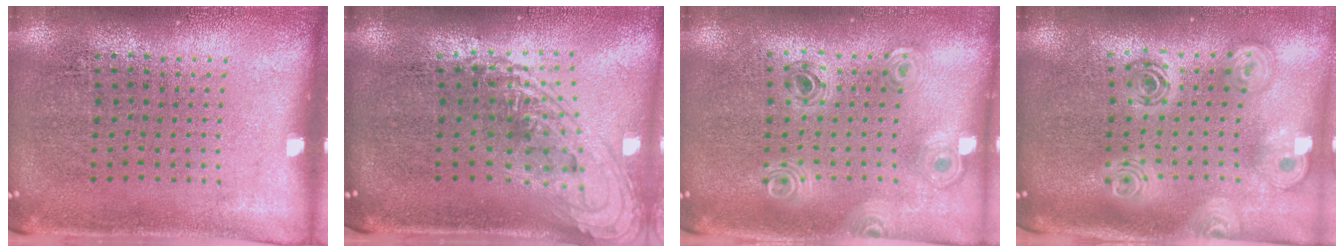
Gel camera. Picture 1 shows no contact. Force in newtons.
{"total": 1.9, "press": 1.4, "slide": 1.3}
{"total": 0.7, "press": 0.7, "slide": 0.2}
{"total": 2.5, "press": 1.9, "slide": 1.6}